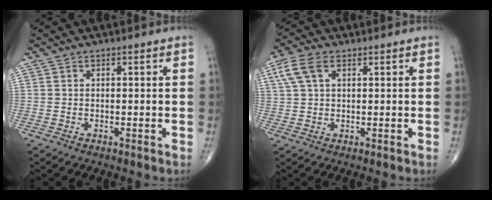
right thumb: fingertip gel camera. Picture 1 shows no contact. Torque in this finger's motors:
{"motor_torque": [0.04, 0.06, 0.56, 0.42, 0.05]}